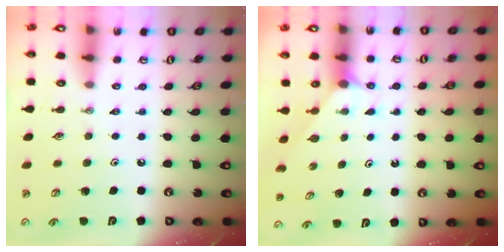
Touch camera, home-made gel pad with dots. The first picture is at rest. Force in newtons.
{"total": 1.7, "press": 1.7, "slide": 0.2}